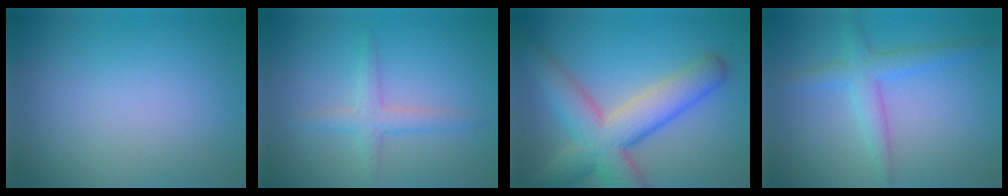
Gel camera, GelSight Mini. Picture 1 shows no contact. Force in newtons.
{"total": 2.2, "press": 2.2, "slide": 0.1}
{"total": 8.6, "press": 8.6, "slide": 0.6}
{"total": 3.0, "press": 3.0, "slide": 0.2}